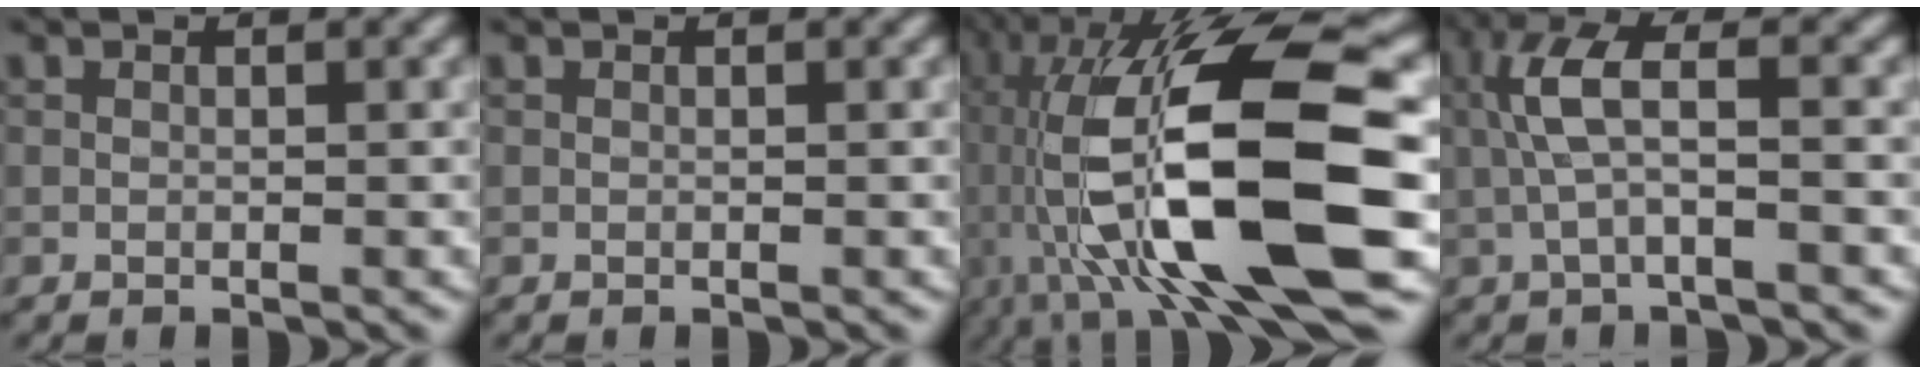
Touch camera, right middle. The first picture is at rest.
{"total": 0.0}
{"total": 17.2, "force": [-1.7, 5.4, 16.2], "torque": [-0.302, 0.029, -0.021]}
{"total": 4.0, "force": [-0.1, 0.8, 3.9], "torque": [-0.087, 0.022, -0.002]}